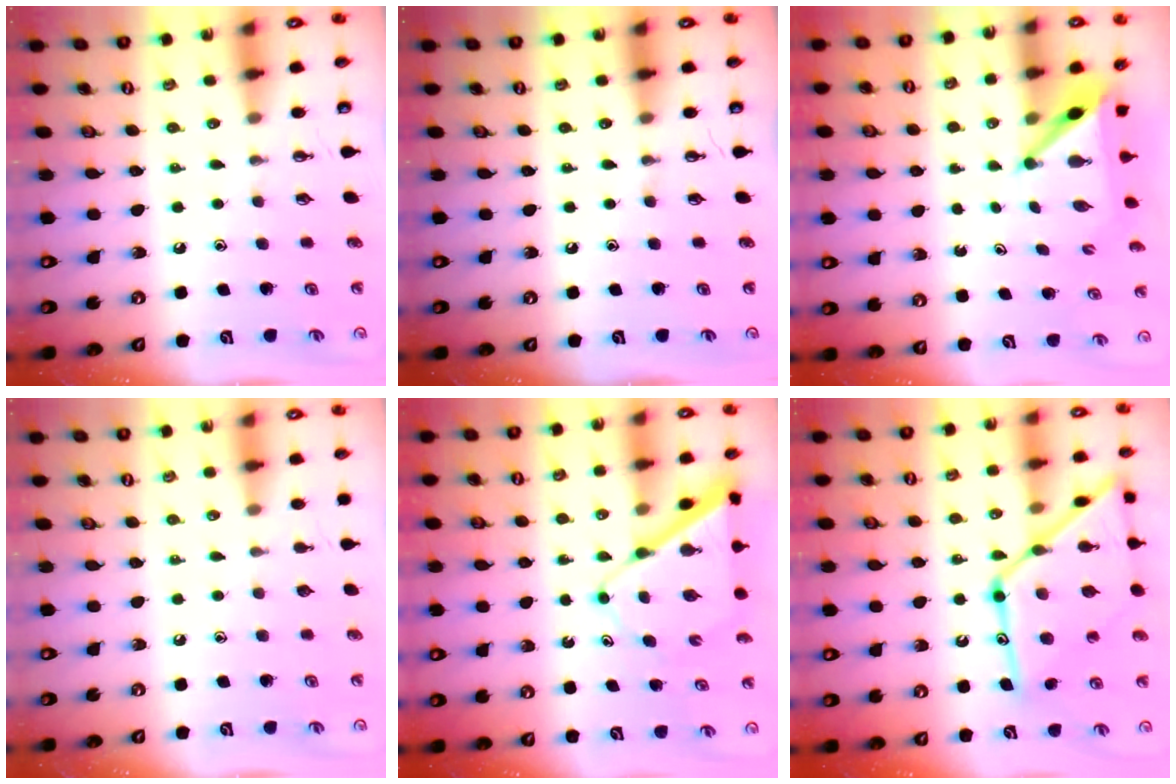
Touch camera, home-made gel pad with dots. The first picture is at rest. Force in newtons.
{"total": 0.0}
{"total": 4.9, "press": 4.9, "slide": 0.4}
{"total": 0.0}
{"total": 9.0, "press": 8.9, "slide": 0.8}
{"total": 21.4, "press": 21.3, "slide": 1.6}